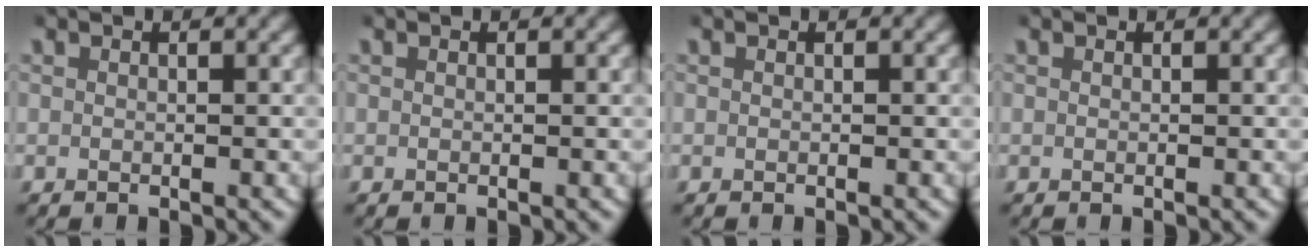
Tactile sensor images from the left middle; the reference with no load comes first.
{"total": 0.0}
{"total": 0.0}
{"total": 0.0}